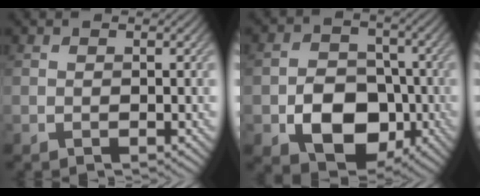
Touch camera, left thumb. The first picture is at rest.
{"total": 8.8, "force": [-3.0, 6.5, 5.2], "torque": [-0.092, -0.014, -0.058]}